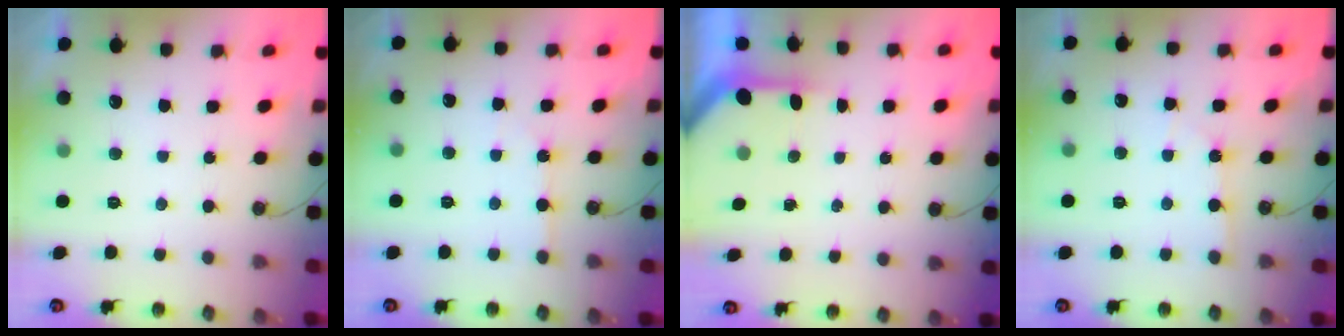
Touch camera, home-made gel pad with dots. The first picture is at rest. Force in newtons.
{"total": 3.7, "press": 3.7, "slide": 0.6}
{"total": 3.1, "press": 3.1, "slide": 0.2}
{"total": 2.6, "press": 2.6, "slide": 0.4}